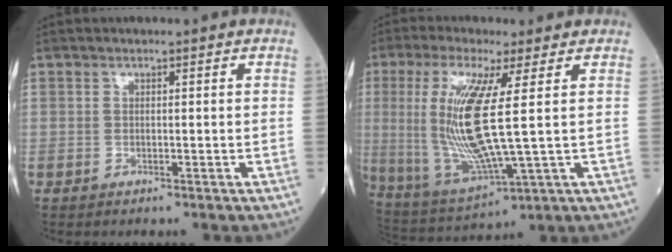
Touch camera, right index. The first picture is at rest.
{"total": 14.5, "force": [1.9, 1.1, 14.4], "torque": [-0.321, -0.018, 0.042]}